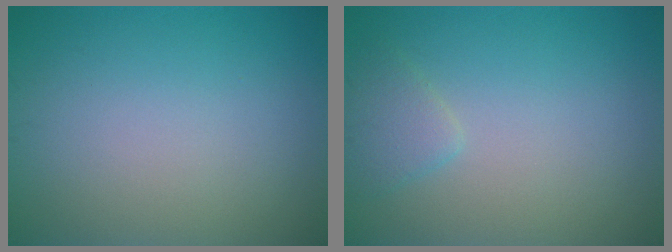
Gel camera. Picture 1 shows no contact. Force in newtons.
{"total": 1.7, "press": 1.7, "slide": 0.2}